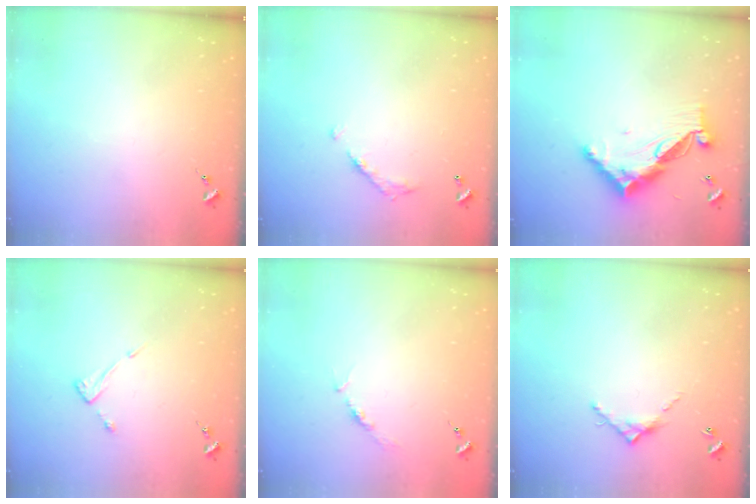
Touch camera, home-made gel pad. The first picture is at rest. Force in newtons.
{"total": 7.9, "press": 7.9, "slide": 0.3}
{"total": 13.7, "press": 13.6, "slide": 1.0}
{"total": 3.9, "press": 3.8, "slide": 0.4}
{"total": 3.7, "press": 3.7, "slide": 0.5}
{"total": 7.0, "press": 7.0, "slide": 0.2}